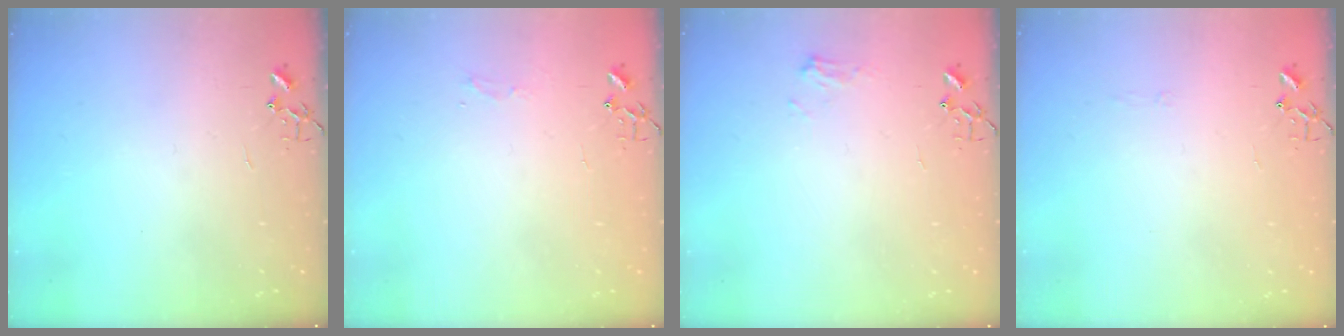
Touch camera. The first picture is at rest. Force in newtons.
{"total": 4.4, "press": 4.4, "slide": 0.5}
{"total": 6.4, "press": 6.4, "slide": 0.2}
{"total": 2.6, "press": 2.6, "slide": 0.5}